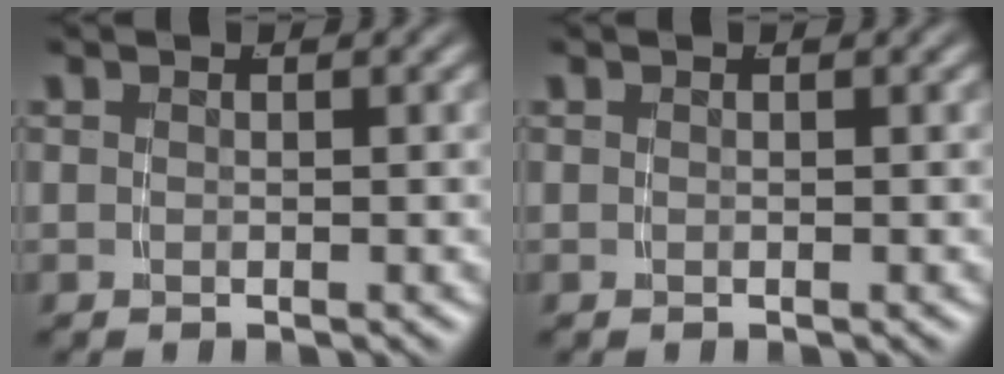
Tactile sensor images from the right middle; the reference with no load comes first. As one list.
[{"total": 0.0}]